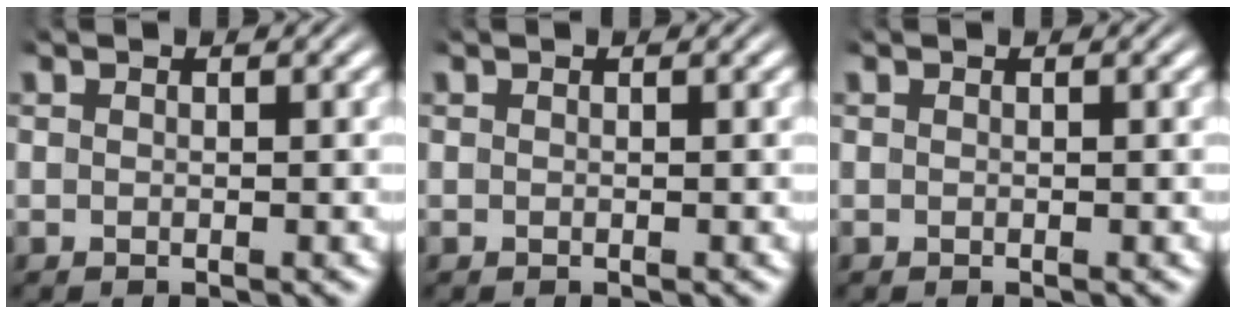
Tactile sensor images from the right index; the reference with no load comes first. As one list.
[{"total": 0.0}, {"total": 0.0}]